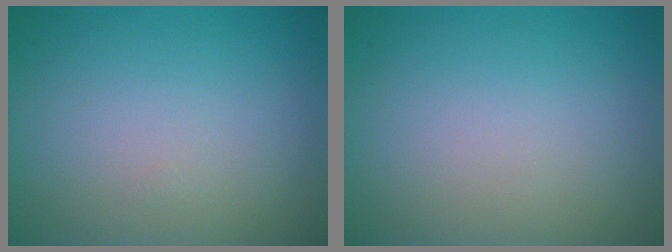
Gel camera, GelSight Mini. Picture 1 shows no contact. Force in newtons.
{"total": 0.0}